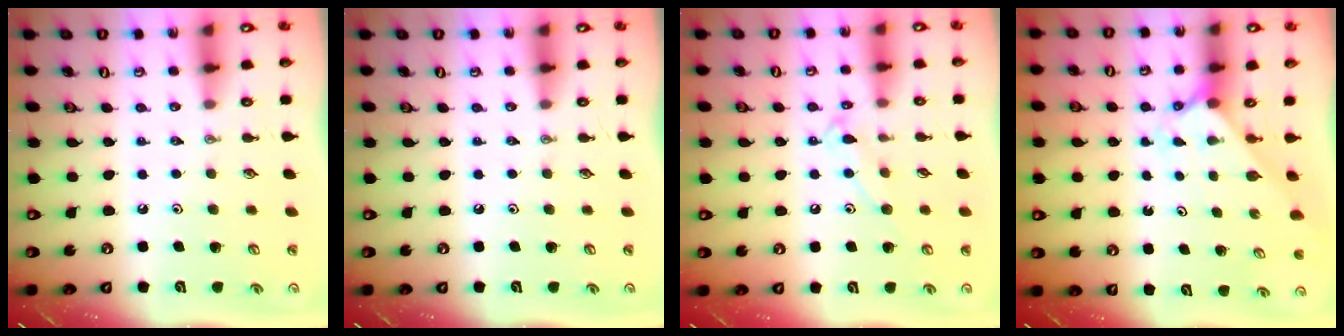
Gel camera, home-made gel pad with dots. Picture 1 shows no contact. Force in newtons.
{"total": 0.0}
{"total": 9.1, "press": 9.1, "slide": 0.7}
{"total": 2.1, "press": 2.1, "slide": 0.2}